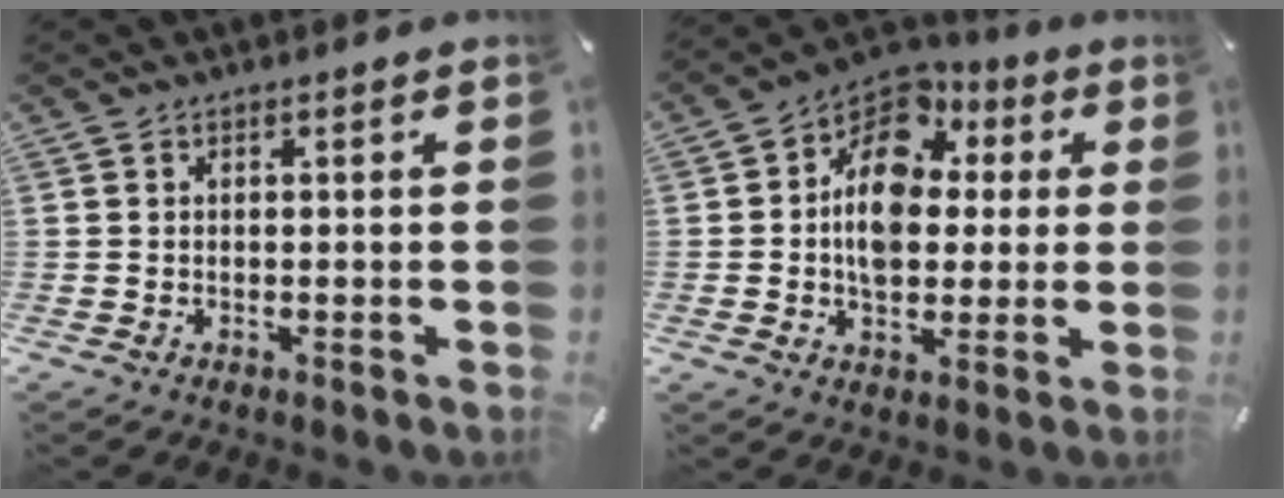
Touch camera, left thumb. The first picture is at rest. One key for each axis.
{"total": 13.6, "fx": 1.0, "fy": 10.6, "fz": 8.5, "tx": -0.159, "ty": -0.006, "tz": 0.016}